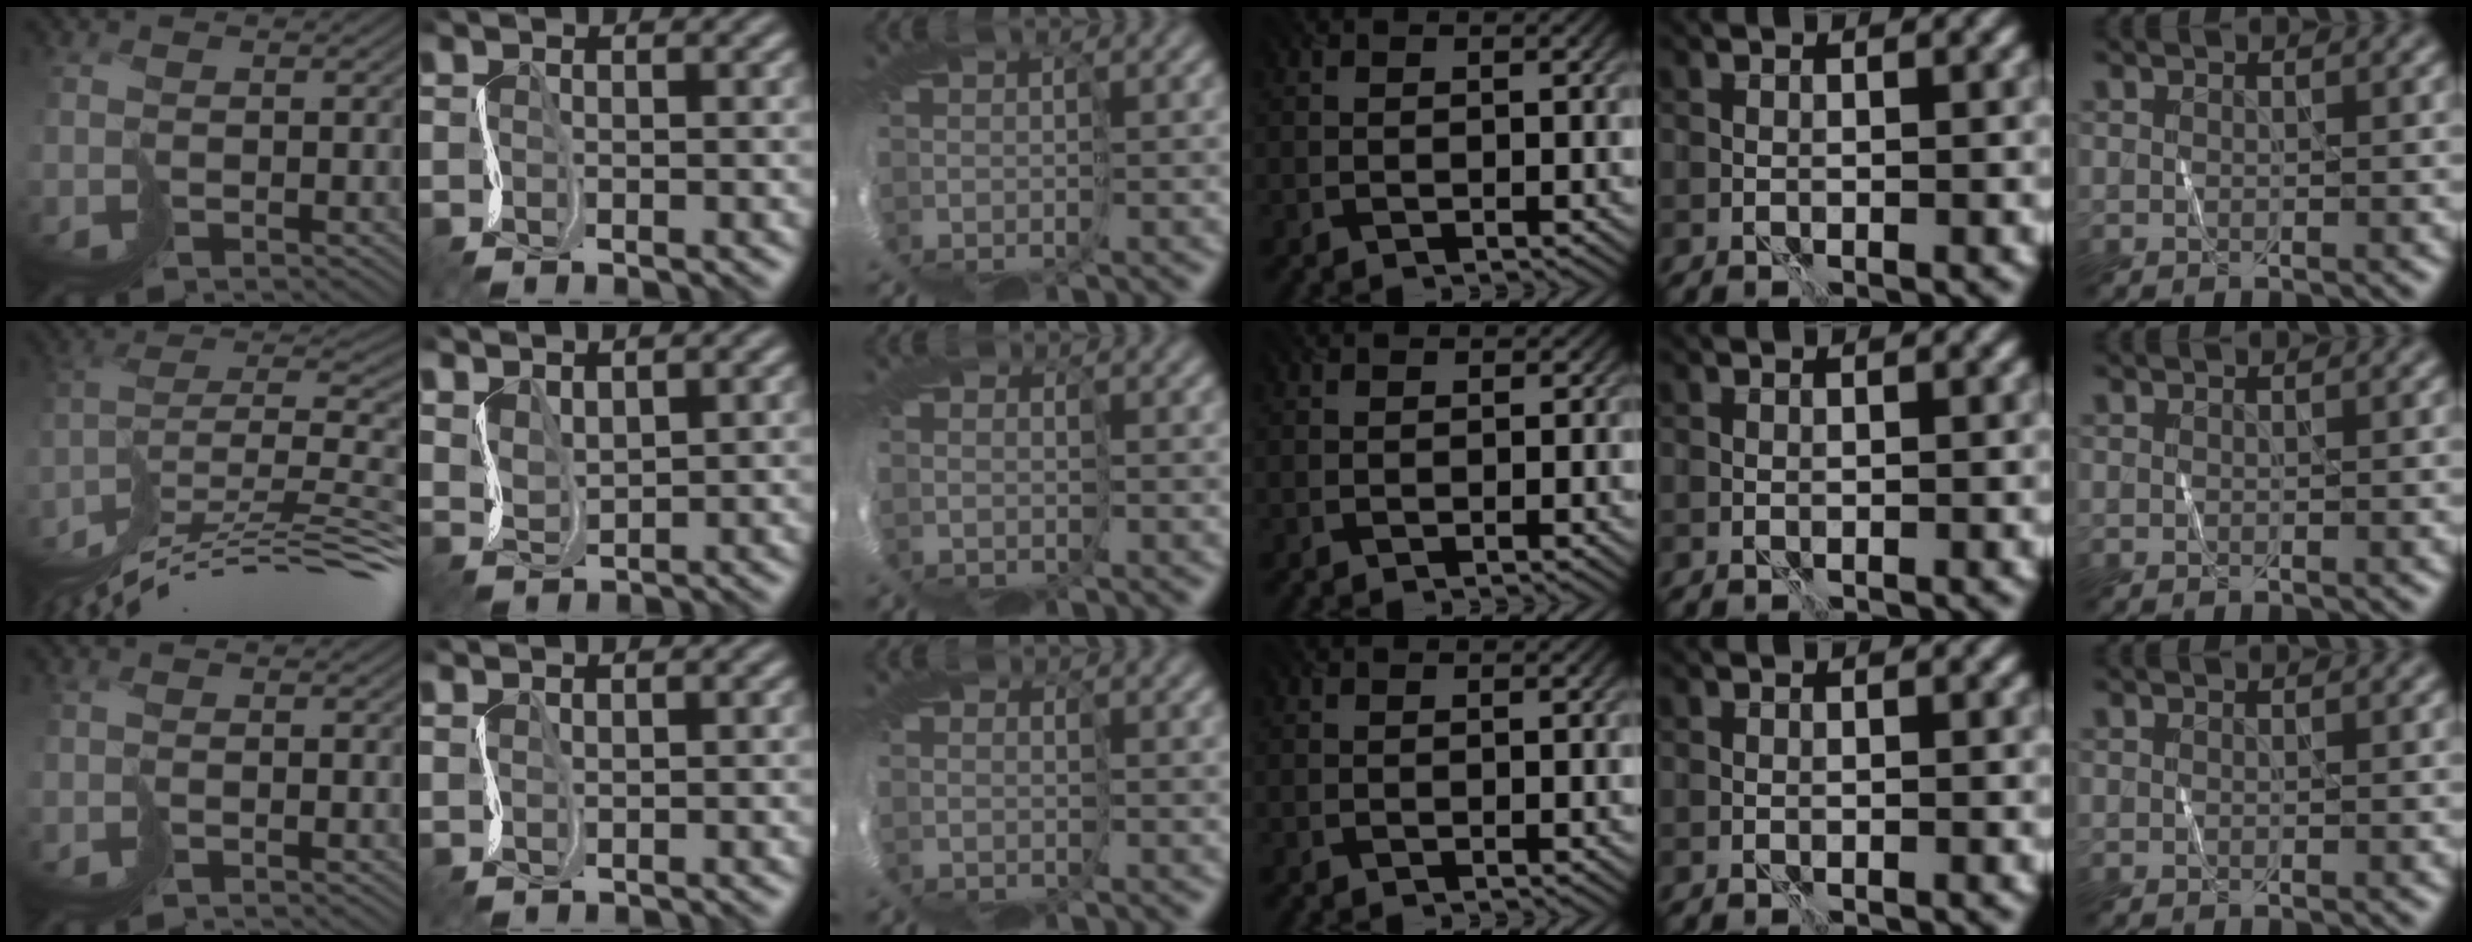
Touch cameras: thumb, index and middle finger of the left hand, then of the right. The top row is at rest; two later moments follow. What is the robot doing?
{"motion": "cut", "object": "paper bag"}